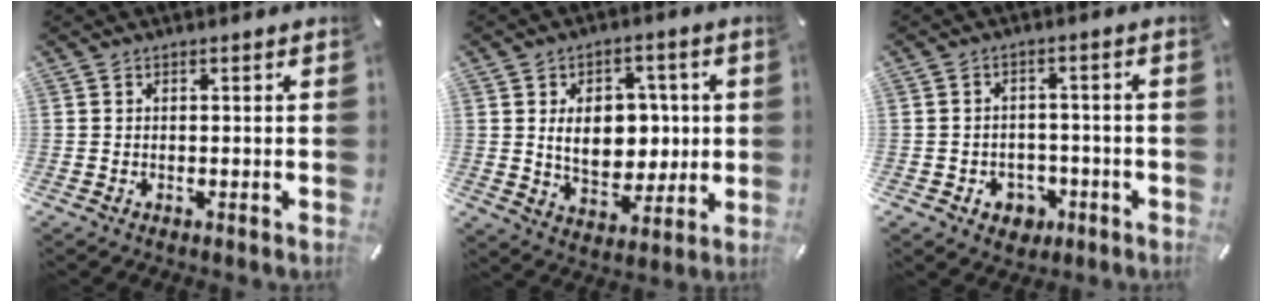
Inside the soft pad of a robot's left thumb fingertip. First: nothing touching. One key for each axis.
{"total": 12.4, "fx": 1.3, "fy": 9.0, "fz": 8.4, "tx": -0.125, "ty": 0.001, "tz": 0.021}
{"total": 4.9, "fx": -2.0, "fy": 4.3, "fz": 1.5, "tx": -0.018, "ty": 0.012, "tz": -0.034}